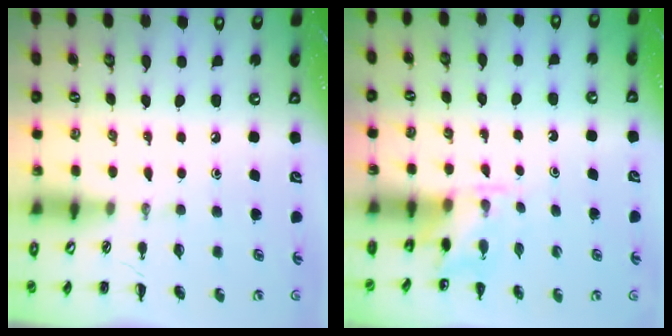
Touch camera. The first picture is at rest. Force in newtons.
{"total": 3.2, "press": 3.1, "slide": 0.7}